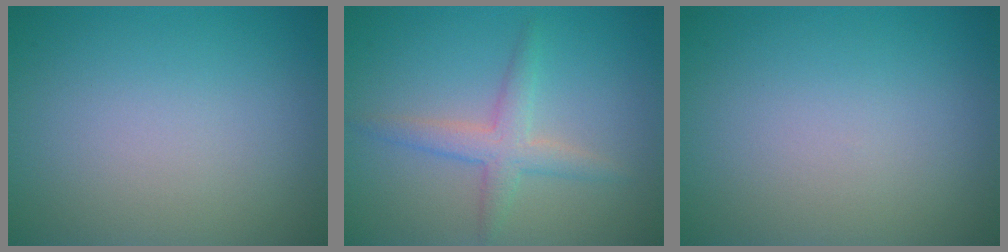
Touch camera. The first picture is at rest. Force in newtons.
{"total": 2.7, "press": 2.7, "slide": 0.1}
{"total": 0.0}